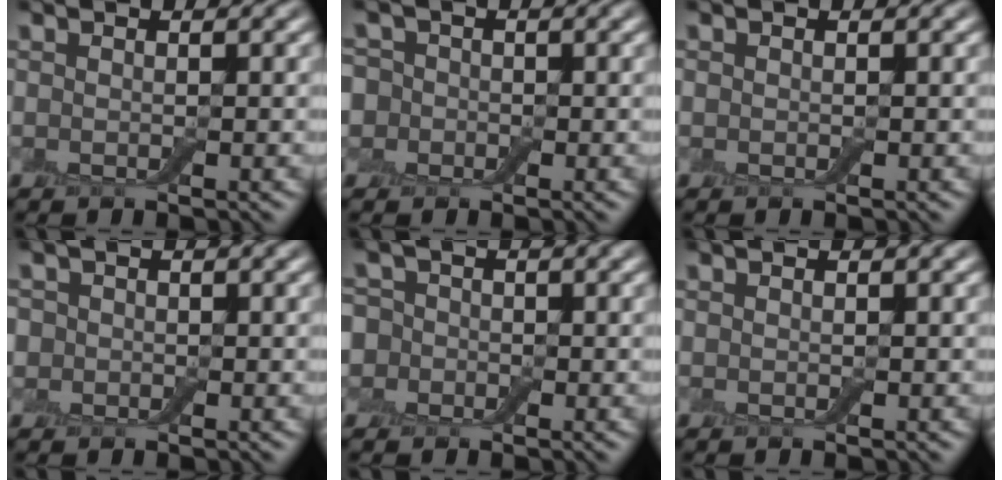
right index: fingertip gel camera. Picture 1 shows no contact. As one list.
[{"total": 4.4, "force": [0.3, 4.2, 1.5], "torque": [-0.017, 0.031, -0.043]}, {"total": 0.0}, {"total": 2.1, "force": [0.2, 2.0, 0.6], "torque": [-0.001, 0.007, -0.015]}, {"total": 4.9, "force": [-0.1, 4.6, 1.5], "torque": [-0.025, 0.035, -0.051]}, {"total": 0.0}]